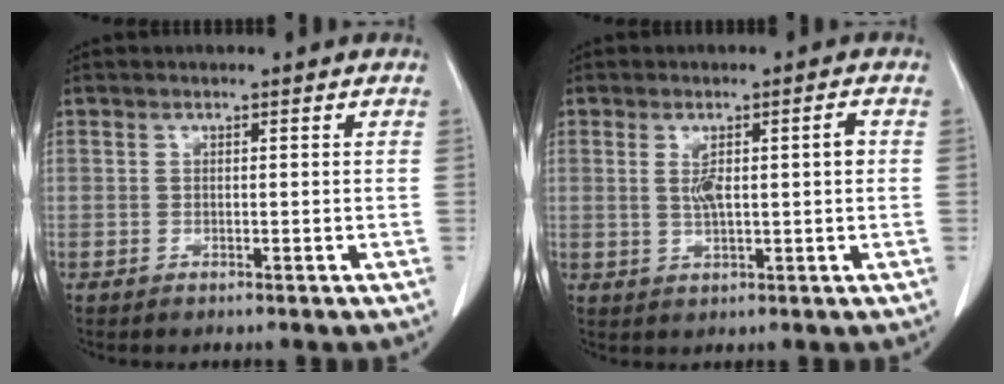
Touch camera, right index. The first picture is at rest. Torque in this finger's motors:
{"motor_torque": [0.03, 0.07, 0.21, 0.06]}